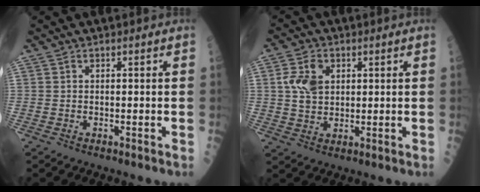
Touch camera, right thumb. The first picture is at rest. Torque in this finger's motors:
{"motor_torque": [-0.01, 0.01, 0.21, 0.21, 0.12]}